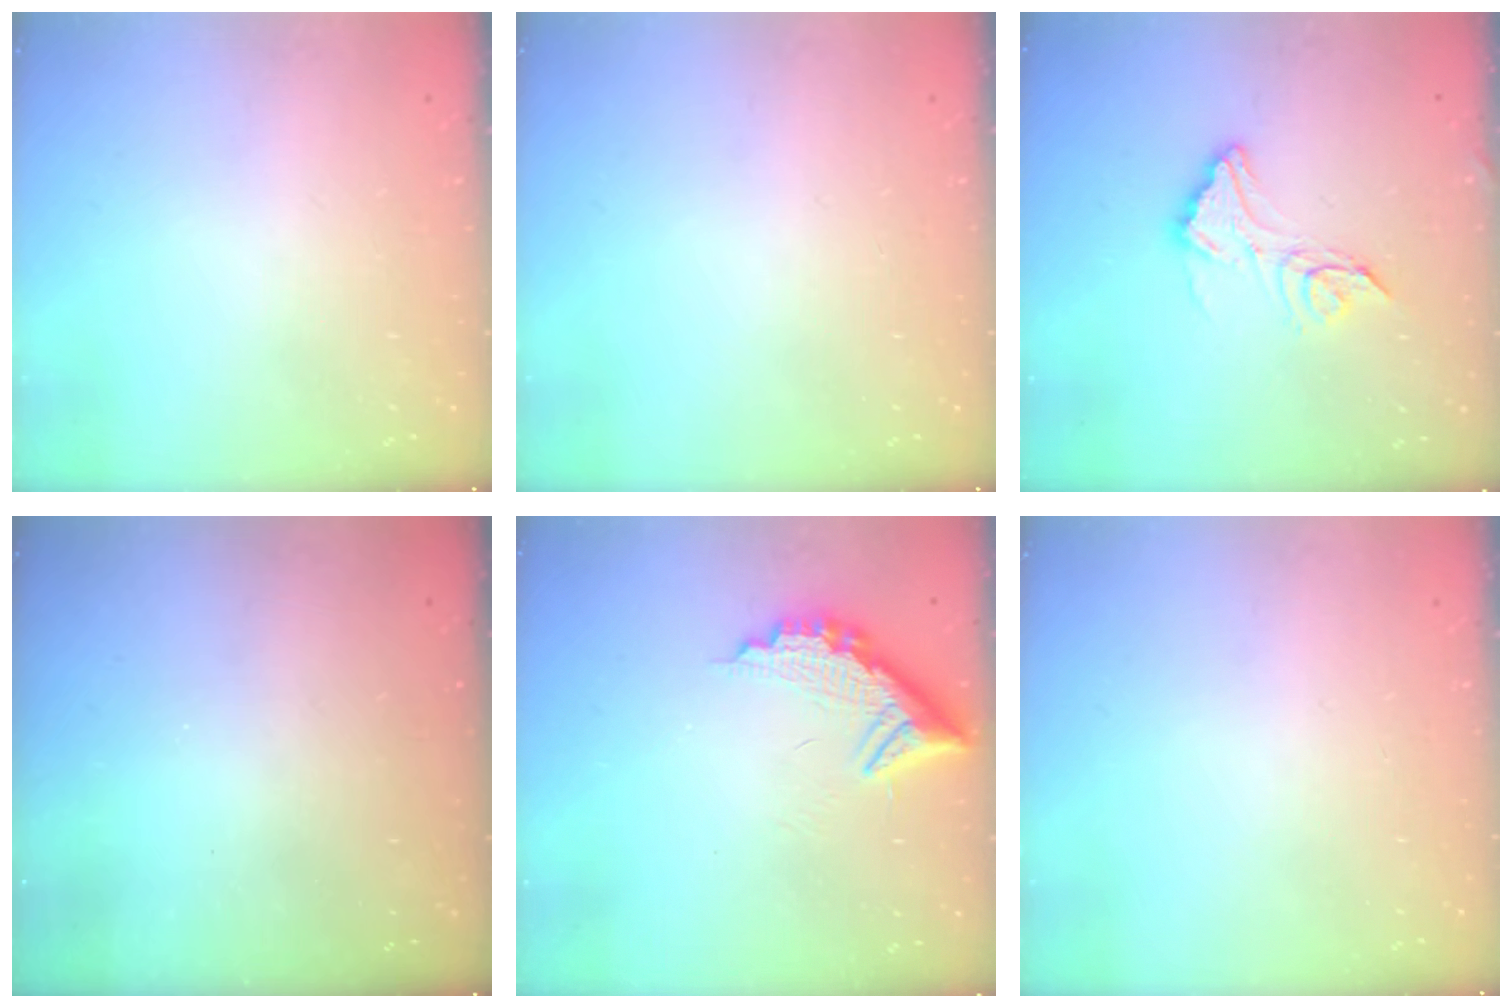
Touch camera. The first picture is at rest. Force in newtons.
{"total": 0.0}
{"total": 12.4, "press": 12.4, "slide": 0.8}
{"total": 3.0, "press": 3.0, "slide": 0.1}
{"total": 11.8, "press": 11.8, "slide": 0.7}
{"total": 0.0}